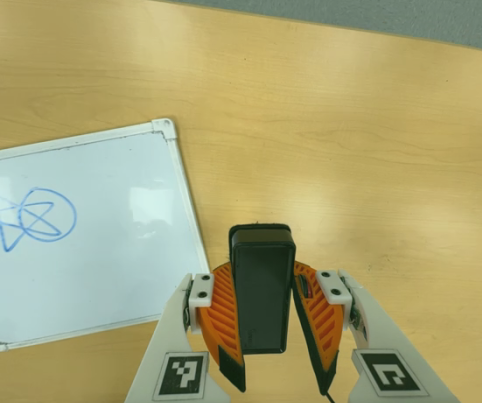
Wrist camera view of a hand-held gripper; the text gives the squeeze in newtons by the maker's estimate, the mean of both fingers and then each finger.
{"total": 8.8, "left": 7.6, "right": 10.1}